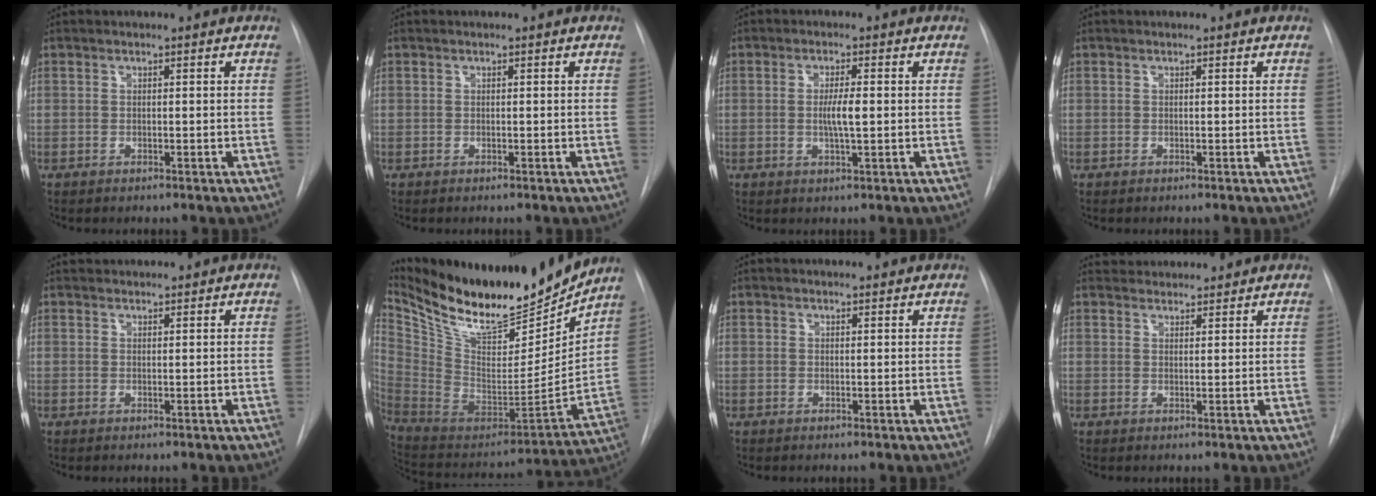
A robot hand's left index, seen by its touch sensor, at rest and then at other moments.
{"total": 0.0}
{"total": 3.5, "force": [-0.1, 0.4, 3.5], "torque": [-0.064, -0.003, -0.001]}
{"total": 0.0}
{"total": 2.5, "force": [2.5, 0.4, 0.2], "torque": [-0.004, 0.030, 0.043]}
{"total": 24.8, "force": [22.0, 5.3, 10.1], "torque": [-0.188, -0.047, 0.360]}
{"total": 2.6, "force": [2.5, 0.5, 0.4], "torque": [-0.009, 0.014, 0.027]}
{"total": 5.0, "force": [4.9, 1.0, 0.2], "torque": [-0.004, 0.032, 0.071]}